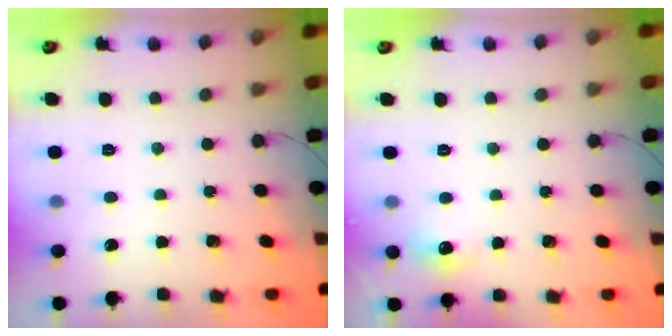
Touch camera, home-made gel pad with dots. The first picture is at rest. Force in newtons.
{"total": 5.2, "press": 5.0, "slide": 1.3}